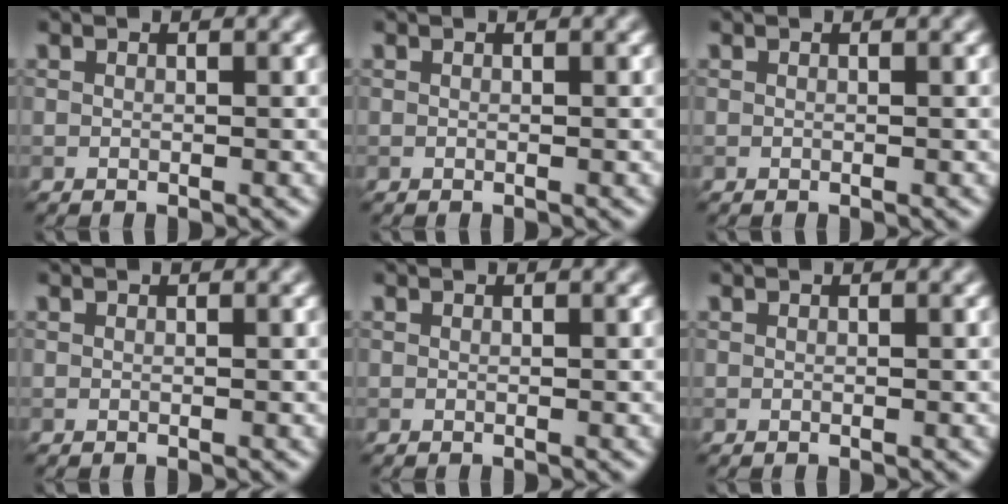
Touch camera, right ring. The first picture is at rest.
{"total": 0.0}
{"total": 0.0}
{"total": 0.0}
{"total": 0.0}
{"total": 0.0}